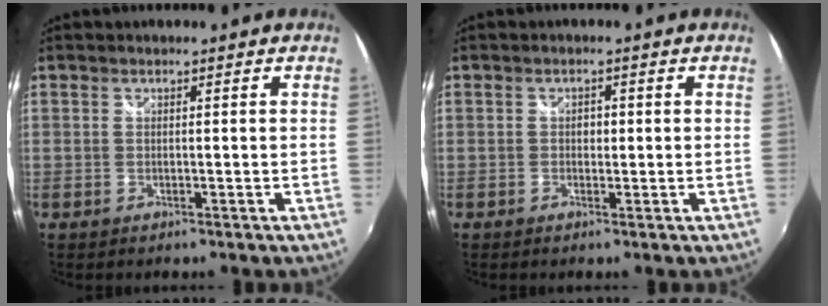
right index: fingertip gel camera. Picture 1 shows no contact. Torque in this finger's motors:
{"motor_torque": [0.16, 0.13, 0.19, 0.03]}